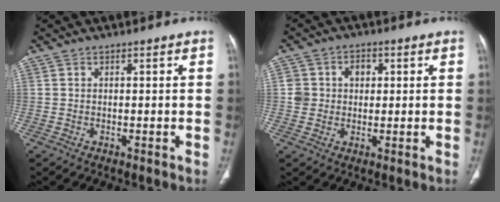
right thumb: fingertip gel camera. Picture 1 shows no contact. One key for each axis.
{"total": 5.7, "fx": 1.0, "fy": 5.0, "fz": 2.5, "tx": -0.013, "ty": 0.008, "tz": 0.018}